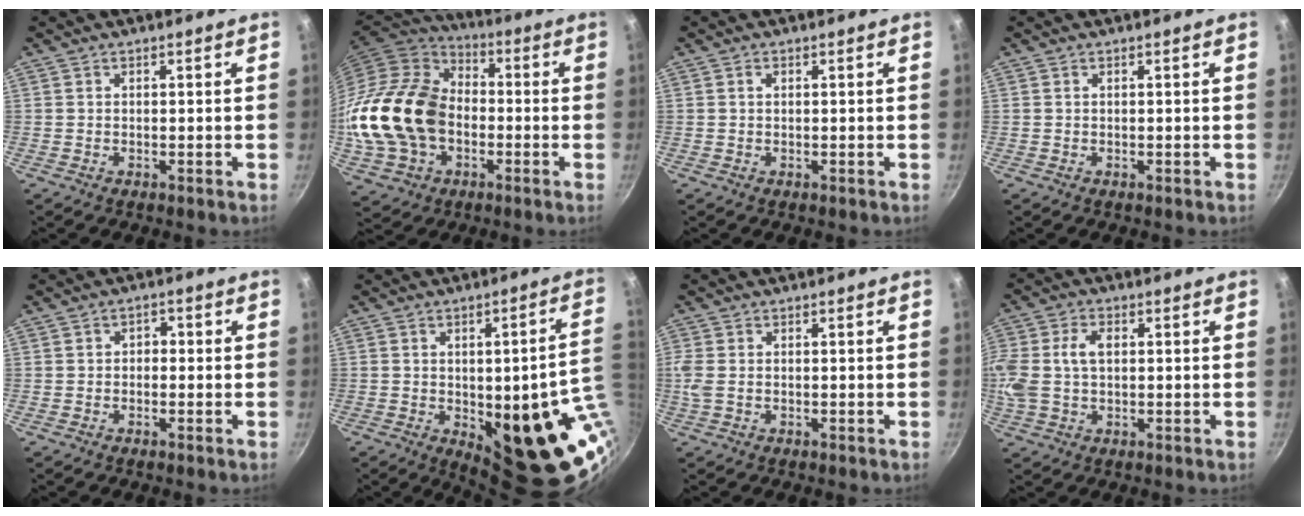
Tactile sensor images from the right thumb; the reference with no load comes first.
{"total": 21.7, "force": [-2.6, 15.9, 14.6], "torque": [-0.259, 0.036, -0.046]}
{"total": 0.6, "force": [0.2, 0.5, 0.4], "torque": [-0.008, 0.003, 0.003]}
{"total": 0.0}
{"total": 1.8, "force": [-0.5, 1.5, 1.0], "torque": [-0.009, 0.007, -0.012]}
{"total": 20.8, "force": [-3.4, 8.0, 18.9], "torque": [-0.177, -0.003, -0.032]}
{"total": 2.5, "force": [-0.1, 1.4, 2.0], "torque": [-0.048, 0.000, -0.004]}
{"total": 11.2, "force": [1.2, 7.5, 8.2], "torque": [-0.175, 0.018, 0.018]}